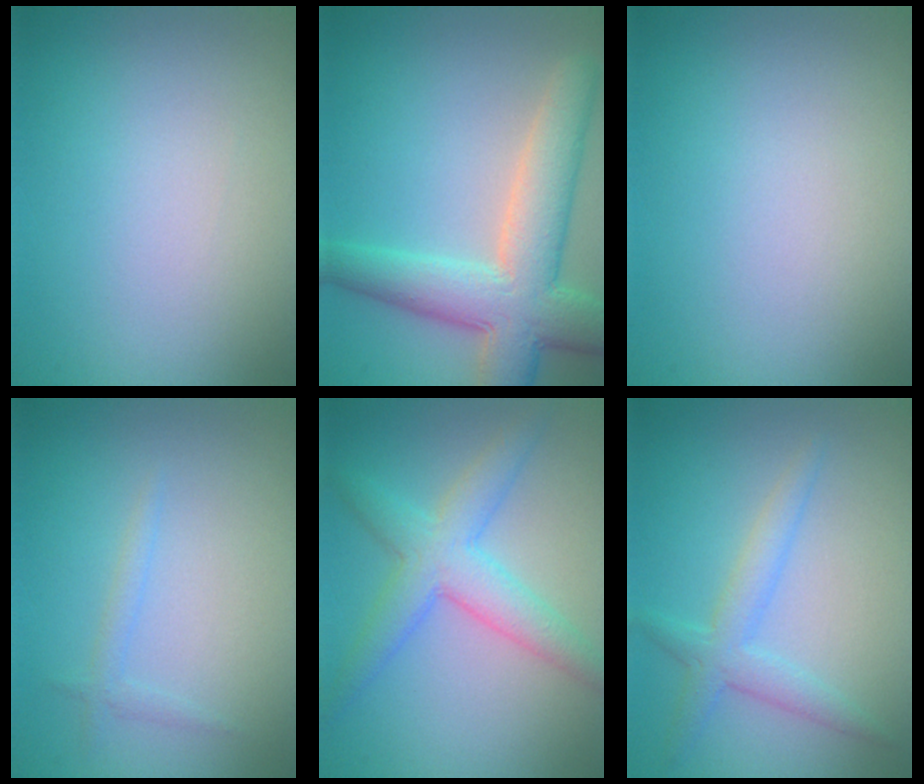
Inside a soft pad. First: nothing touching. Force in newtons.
{"total": 7.9, "press": 7.9, "slide": 0.5}
{"total": 0.0}
{"total": 1.0, "press": 1.0, "slide": 0.1}
{"total": 4.7, "press": 4.7, "slide": 0.1}
{"total": 2.7, "press": 2.7, "slide": 0.0}